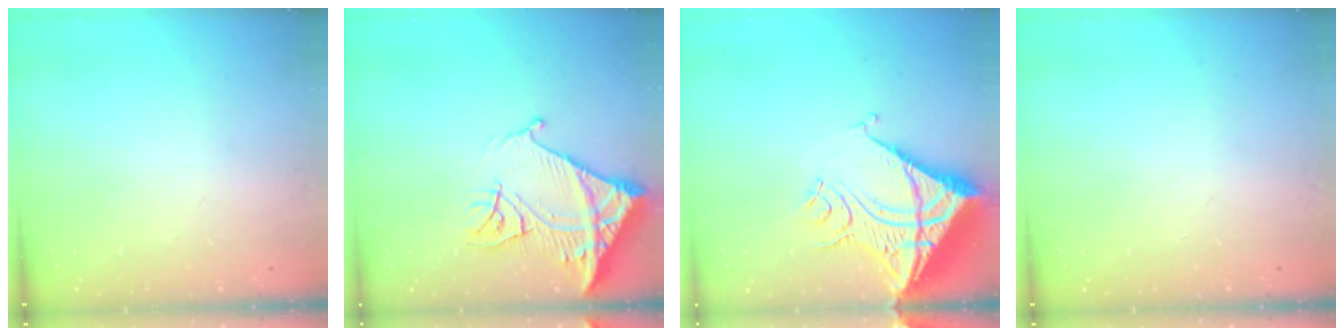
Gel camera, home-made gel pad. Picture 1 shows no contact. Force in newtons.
{"total": 15.3, "press": 15.2, "slide": 1.7}
{"total": 18.3, "press": 18.1, "slide": 2.4}
{"total": 0.0}